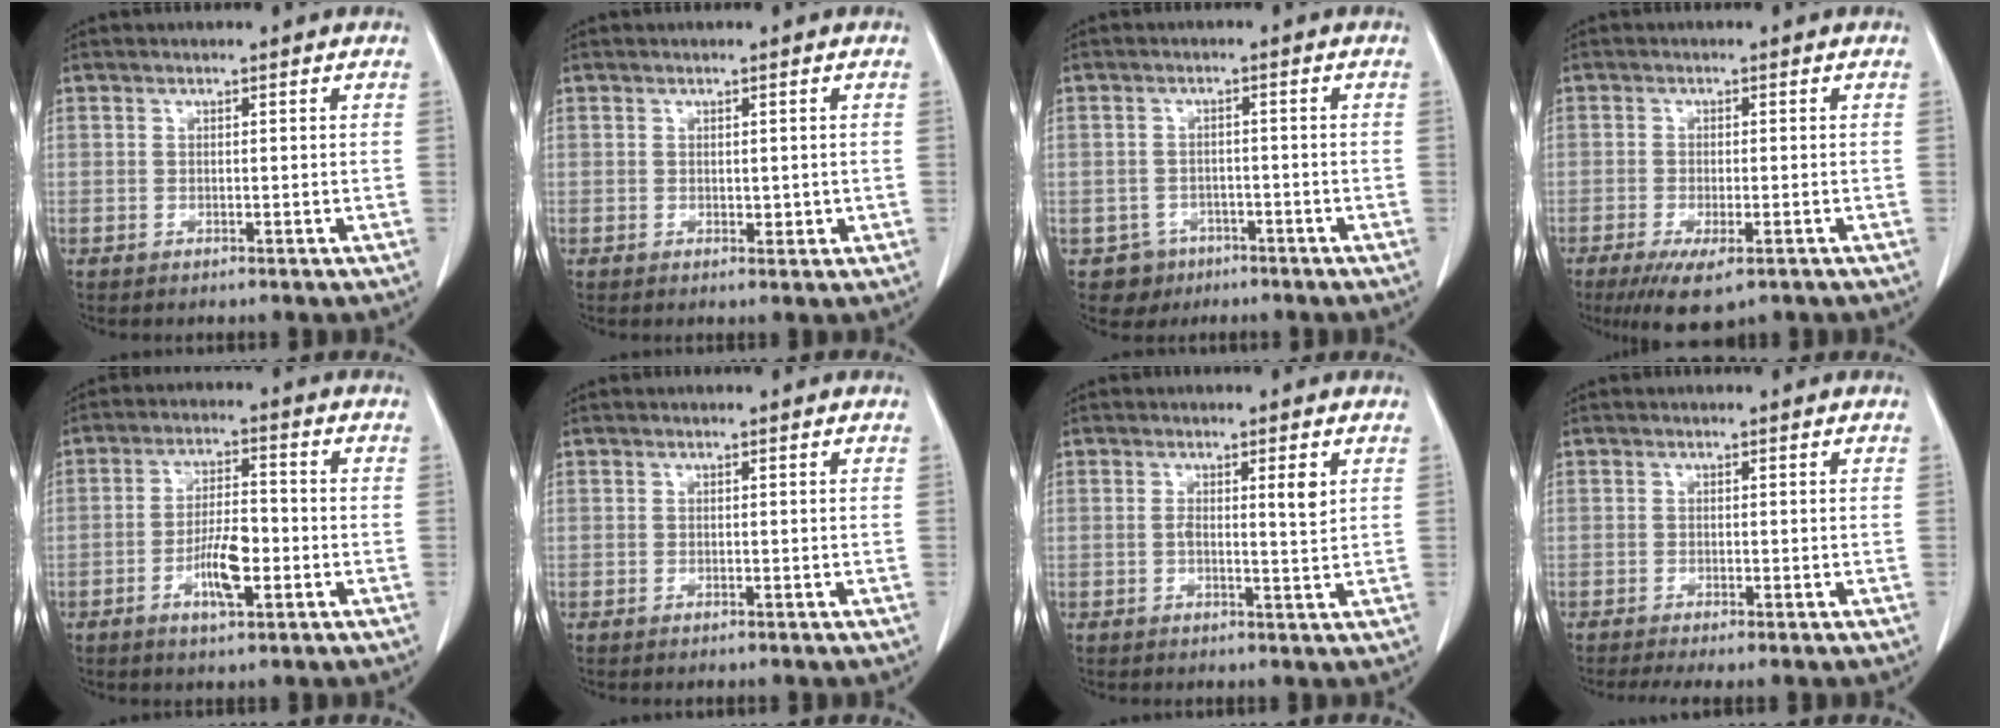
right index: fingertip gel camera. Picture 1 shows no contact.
{"total": 1.4, "force": [0.0, 0.9, 1.1], "torque": [-0.011, -0.002, 0.003]}
{"total": 4.1, "force": [-2.2, 3.4, -0.2], "torque": [0.006, 0.013, -0.030]}
{"total": 6.6, "force": [-4.0, 1.8, 4.9], "torque": [-0.079, -0.016, -0.061]}
{"total": 6.9, "force": [-2.4, 1.9, 6.2], "torque": [-0.118, 0.002, -0.041]}
{"total": 0.0}
{"total": 3.3, "force": [0.9, 0.3, 3.2], "torque": [-0.053, 0.001, 0.012]}
{"total": 3.4, "force": [-2.6, 0.4, 2.2], "torque": [-0.035, -0.009, -0.041]}